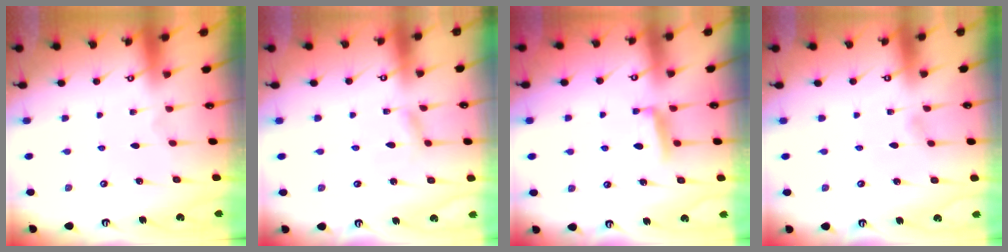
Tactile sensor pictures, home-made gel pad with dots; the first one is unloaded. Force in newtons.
{"total": 2.5, "press": 2.4, "slide": 0.3}
{"total": 5.5, "press": 5.4, "slide": 0.7}
{"total": 2.3, "press": 2.3, "slide": 0.3}